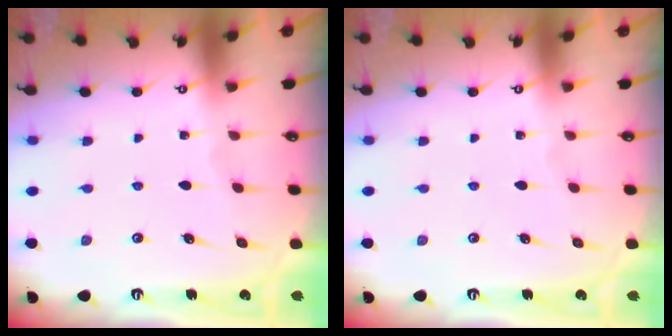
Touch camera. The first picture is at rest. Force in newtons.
{"total": 0.0}